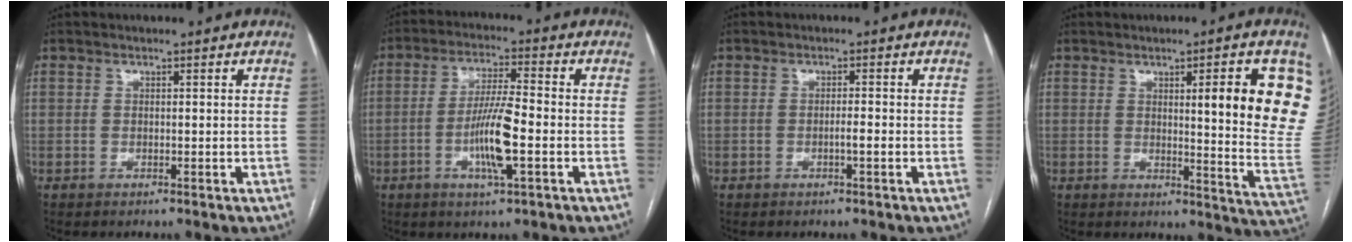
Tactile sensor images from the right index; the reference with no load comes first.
{"total": 8.7, "force": [-2.3, 0.7, 8.4], "torque": [-0.158, -0.003, -0.046]}
{"total": 1.3, "force": [-0.5, 0.0, 1.2], "torque": [-0.021, 0.001, -0.008]}
{"total": 14.8, "force": [4.5, 1.1, 14.0], "torque": [-0.138, -0.020, 0.053]}